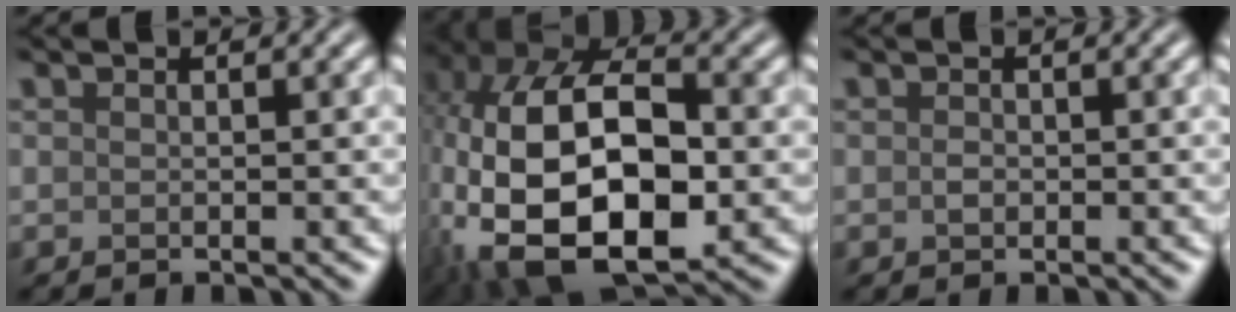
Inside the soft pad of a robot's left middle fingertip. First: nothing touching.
{"total": 18.3, "force": [-2.6, 11.5, 14.0], "torque": [-0.266, -0.017, -0.027]}
{"total": 0.9, "force": [-0.1, 0.6, 0.6], "torque": [-0.012, -0.001, -0.003]}